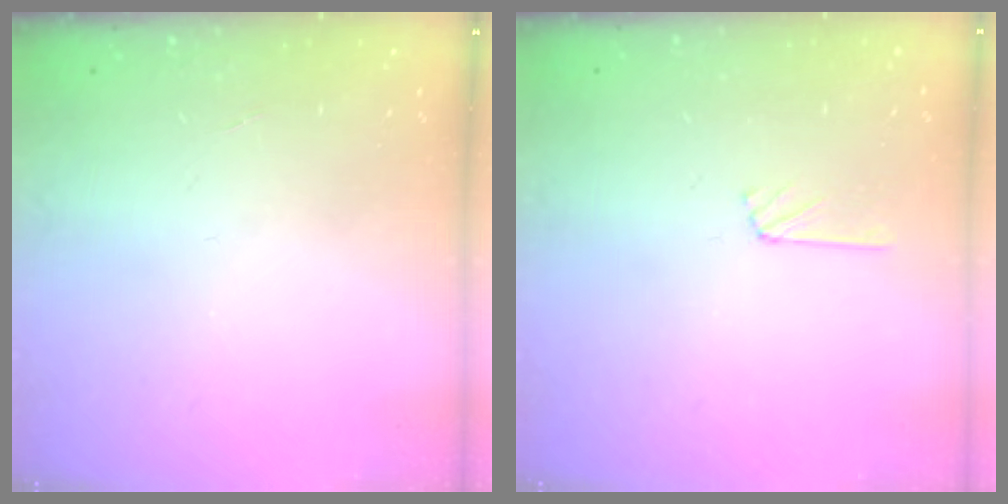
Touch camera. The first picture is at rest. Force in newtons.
{"total": 4.5, "press": 4.5, "slide": 0.5}